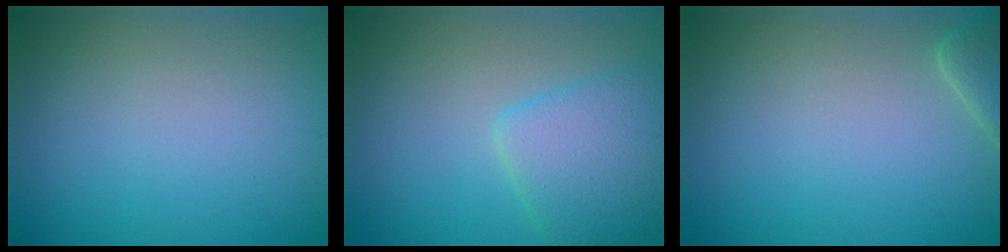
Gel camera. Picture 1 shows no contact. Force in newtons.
{"total": 3.9, "press": 3.9, "slide": 0.4}
{"total": 2.3, "press": 2.3, "slide": 0.3}